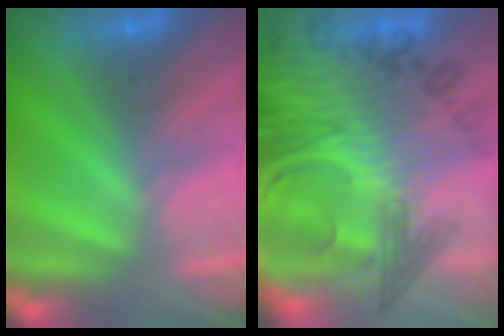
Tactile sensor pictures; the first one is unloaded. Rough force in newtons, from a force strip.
{"total": 9.5}